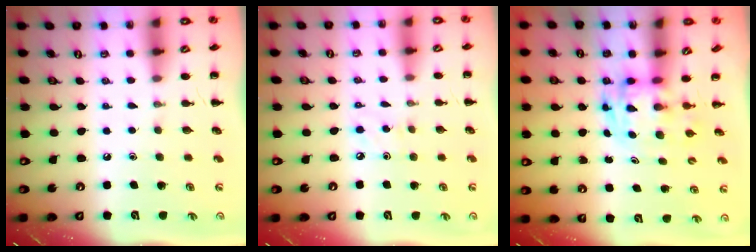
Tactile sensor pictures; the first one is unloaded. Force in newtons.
{"total": 4.4, "press": 4.2, "slide": 1.1}
{"total": 3.3, "press": 3.2, "slide": 0.6}